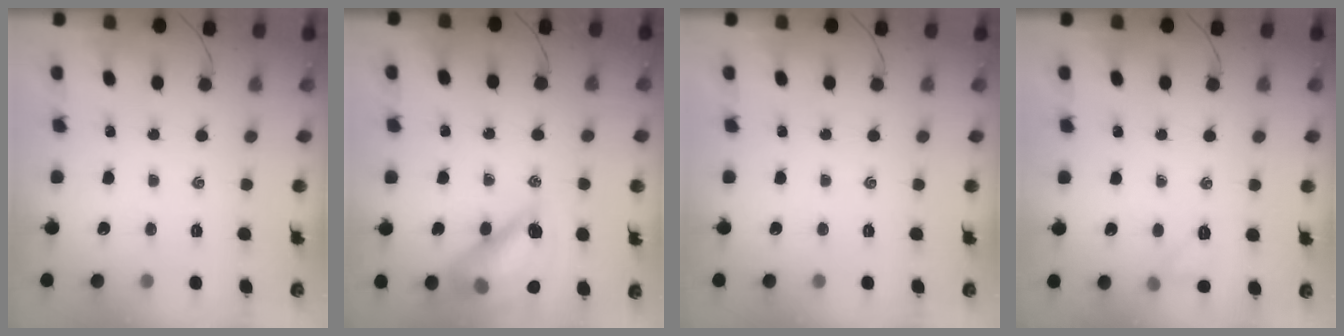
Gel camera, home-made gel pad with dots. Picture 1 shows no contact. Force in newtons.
{"total": 15.5, "press": 15.0, "slide": 3.7}
{"total": 0.0}
{"total": 6.6, "press": 6.4, "slide": 1.5}